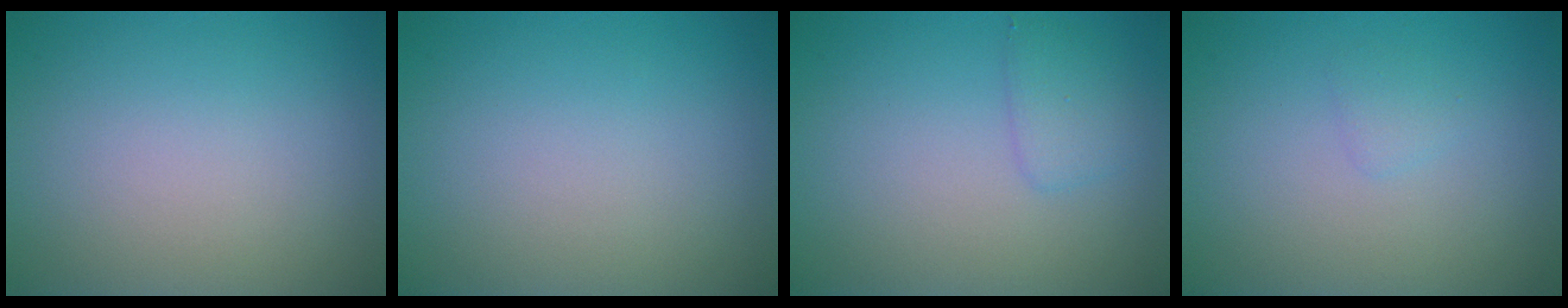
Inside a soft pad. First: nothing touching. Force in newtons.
{"total": 0.0}
{"total": 1.7, "press": 1.7, "slide": 0.2}
{"total": 0.8, "press": 0.8, "slide": 0.0}